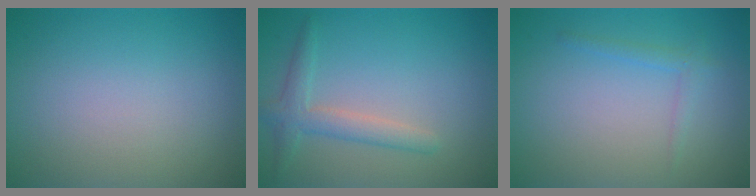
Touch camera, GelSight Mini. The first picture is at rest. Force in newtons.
{"total": 2.6, "press": 2.6, "slide": 0.1}
{"total": 1.2, "press": 1.2, "slide": 0.1}